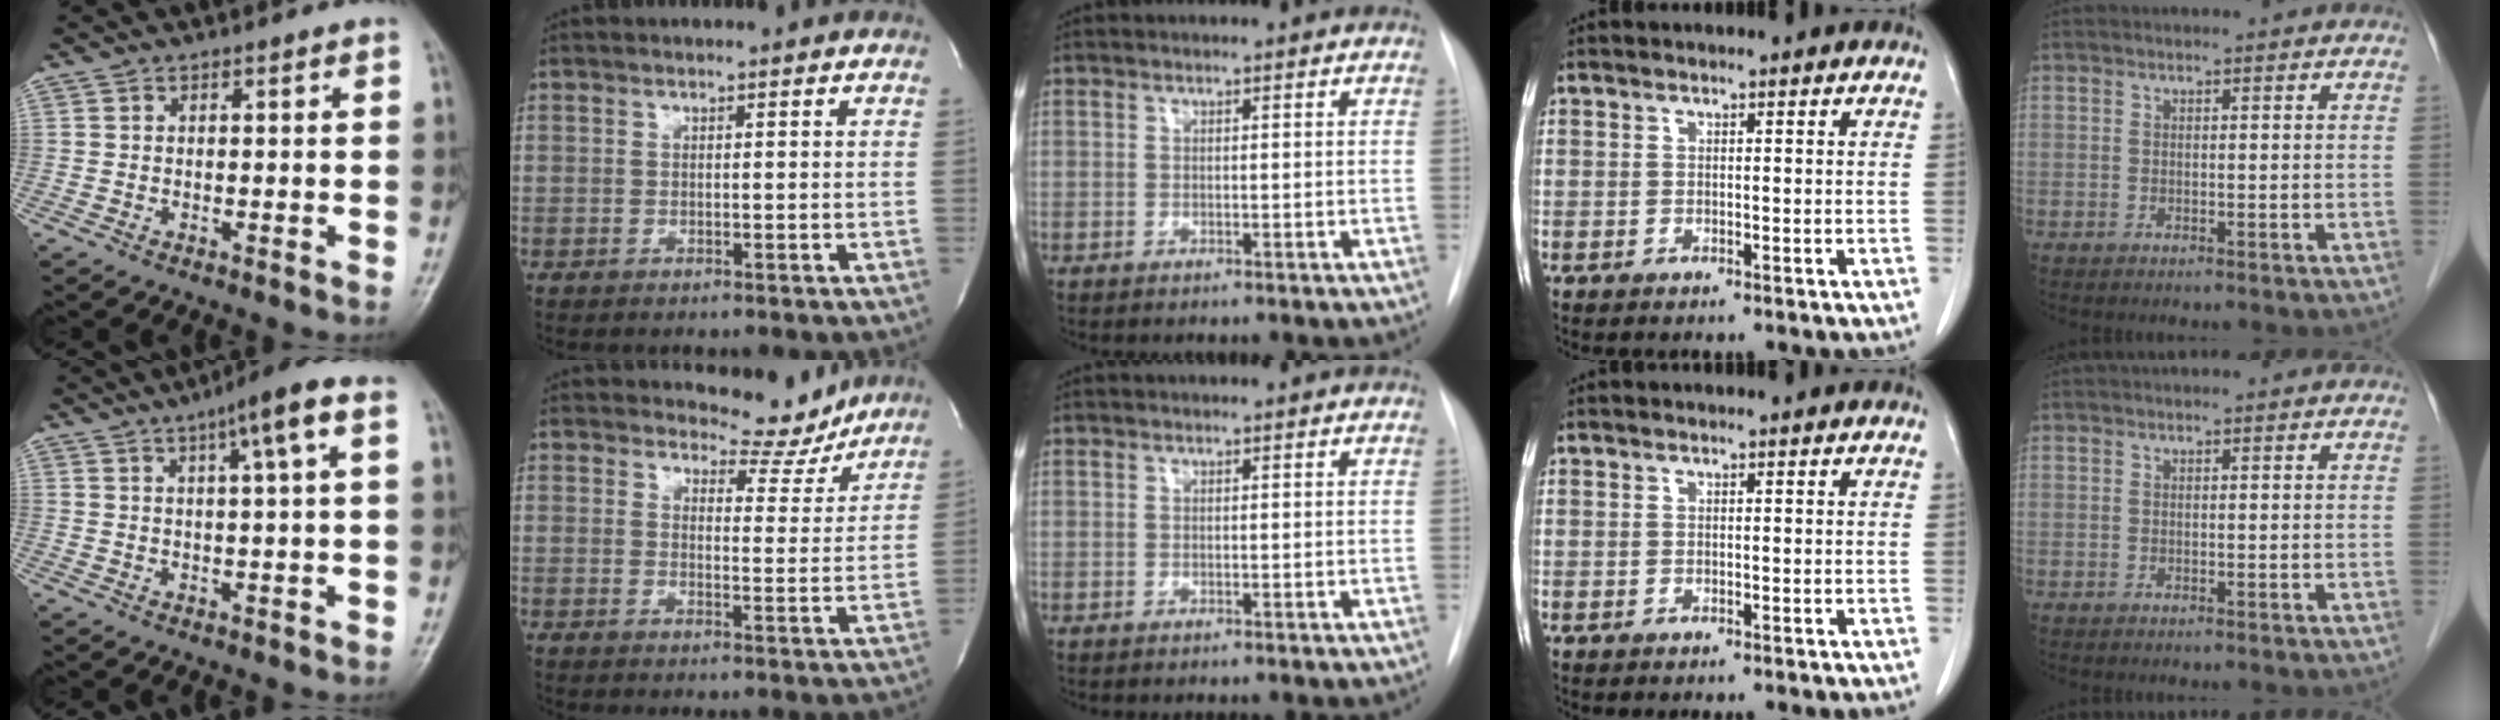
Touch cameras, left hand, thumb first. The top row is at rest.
{"thumb": {"total": 7.4, "force": [2.8, 0.3, 6.8], "torque": [-0.113, 0.012, 0.041]}, "index": {"total": 6.8, "force": [6.6, 1.9, 0.0], "torque": [0.005, -0.026, 0.080]}}